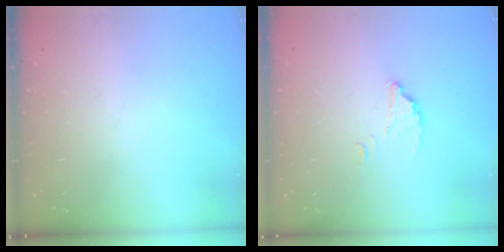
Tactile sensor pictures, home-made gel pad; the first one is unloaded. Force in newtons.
{"total": 2.7, "press": 2.7, "slide": 0.1}